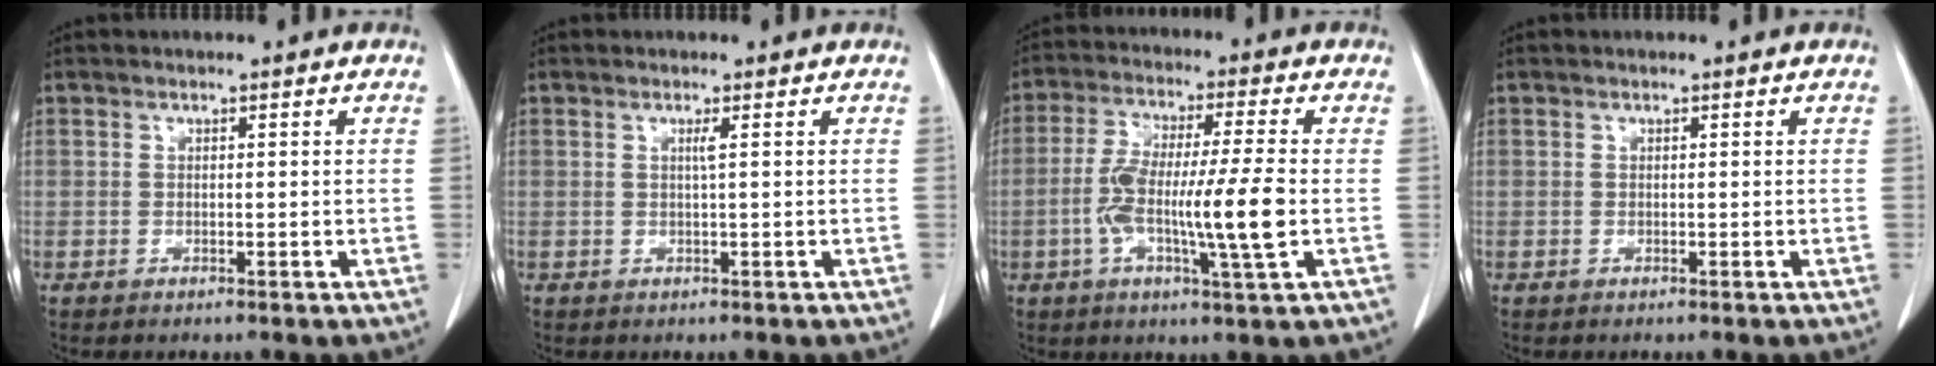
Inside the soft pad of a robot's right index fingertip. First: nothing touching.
{"total": 0.9, "force": [0.2, -0.3, 0.8], "torque": [-0.020, -0.002, 0.005]}
{"total": 12.0, "force": [-2.0, 0.2, 11.8], "torque": [-0.221, -0.002, -0.041]}
{"total": 0.0}